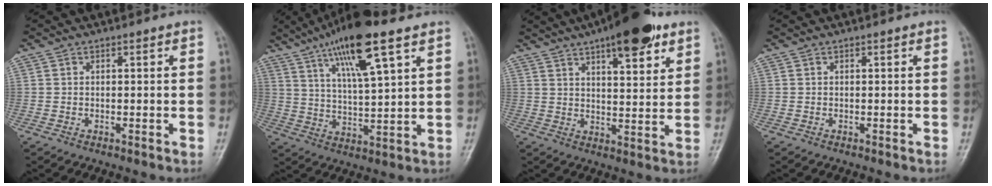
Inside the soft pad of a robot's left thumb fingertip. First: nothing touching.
{"total": 15.6, "force": [9.1, 3.1, 12.3], "torque": [-0.215, -0.026, 0.165]}
{"total": 14.8, "force": [9.1, 4.7, 10.6], "torque": [-0.129, -0.034, 0.134]}
{"total": 0.0}